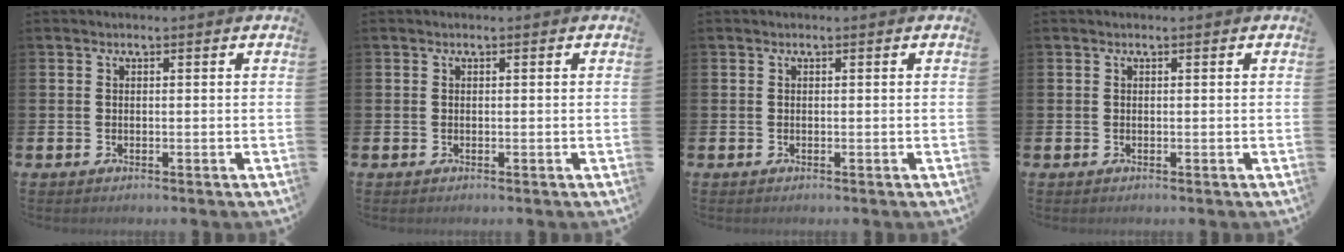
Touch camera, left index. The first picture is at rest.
{"total": 0.0}
{"total": 0.0}
{"total": 0.0}